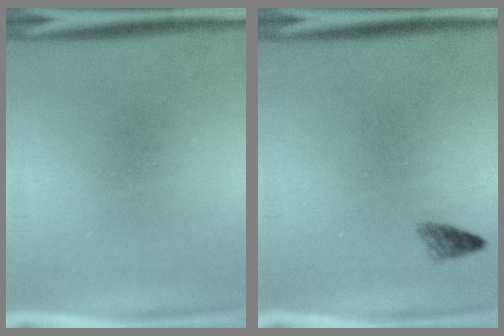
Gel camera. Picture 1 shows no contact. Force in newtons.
{"total": 1.1}